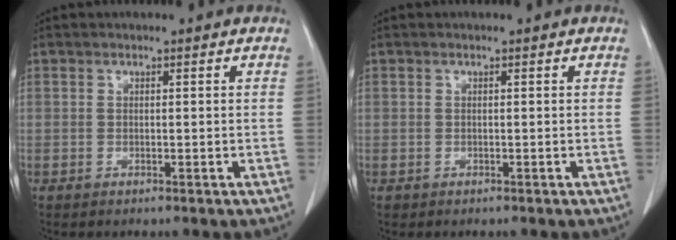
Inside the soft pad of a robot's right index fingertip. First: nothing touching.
{"total": 0.0}